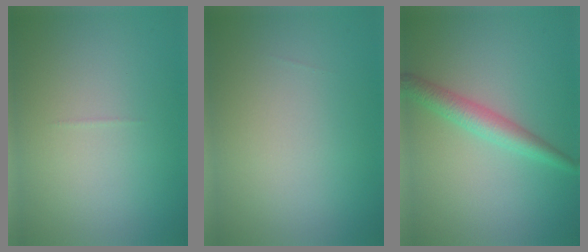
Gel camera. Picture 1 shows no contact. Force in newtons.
{"total": 0.0}
{"total": 2.9, "press": 2.9, "slide": 0.0}